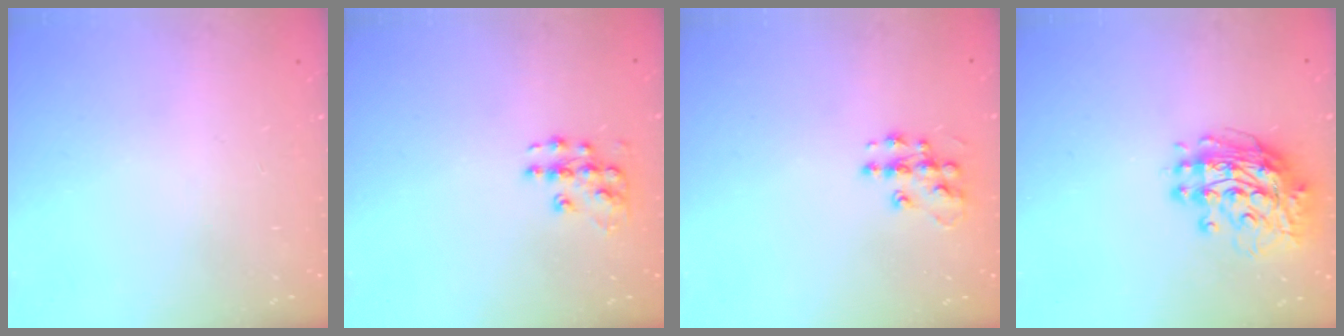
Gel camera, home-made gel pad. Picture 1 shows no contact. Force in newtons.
{"total": 8.9, "press": 8.8, "slide": 0.6}
{"total": 9.6, "press": 9.6, "slide": 0.5}
{"total": 12.2, "press": 12.1, "slide": 1.3}